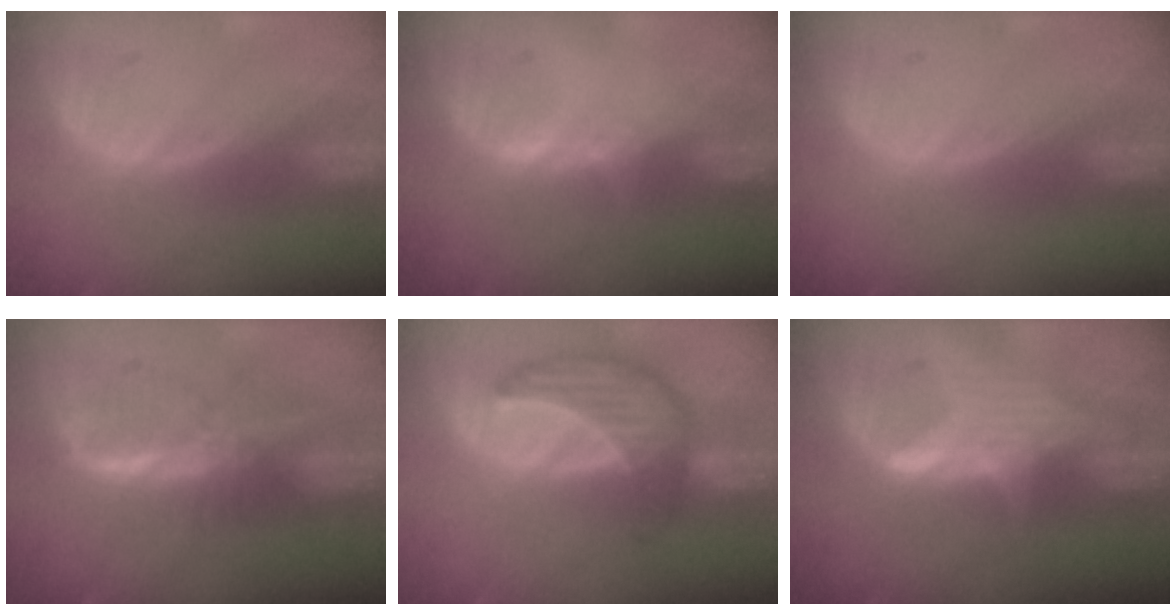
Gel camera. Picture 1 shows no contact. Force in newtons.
{"total": 1.1, "press": 1.1, "slide": 0.3}
{"total": 0.0}
{"total": 6.3, "press": 6.1, "slide": 1.2}
{"total": 7.9, "press": 7.9, "slide": 0.4}
{"total": 5.1, "press": 5.1, "slide": 0.5}